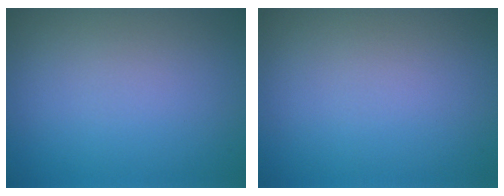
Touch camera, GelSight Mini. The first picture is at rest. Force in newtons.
{"total": 0.0}